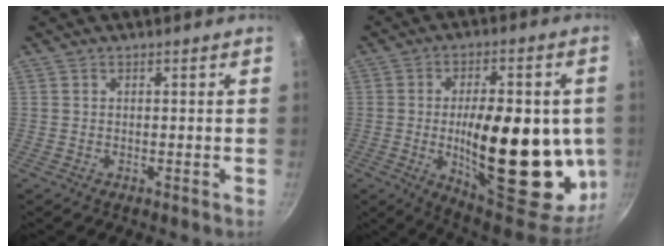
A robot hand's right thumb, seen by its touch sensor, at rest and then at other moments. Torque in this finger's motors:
{"motor_torque": [1.98, 3.03, 2.21, 0.10, 0.72]}